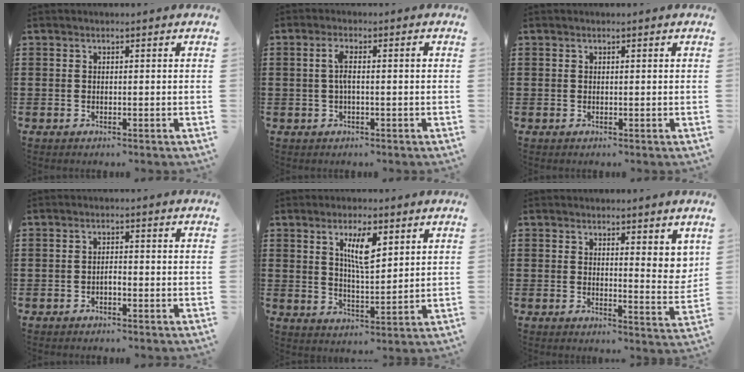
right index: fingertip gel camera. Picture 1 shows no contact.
{"total": 3.2, "force": [-0.1, 0.4, 3.1], "torque": [-0.058, 0.003, -0.005]}
{"total": 0.0}
{"total": 1.2, "force": [-0.7, 0.3, 0.9], "torque": [-0.021, 0.000, -0.013]}
{"total": 6.8, "force": [3.1, 2.2, 5.6], "torque": [-0.110, 0.004, 0.051]}
{"total": 3.7, "force": [2.8, 1.3, 1.9], "torque": [-0.031, -0.007, 0.048]}